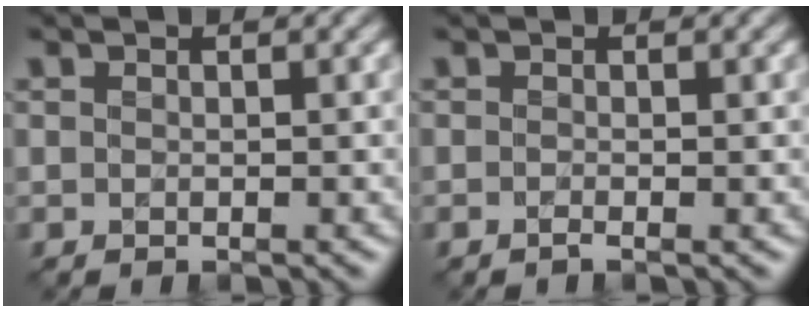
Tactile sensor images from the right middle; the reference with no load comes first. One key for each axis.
{"total": 0.6, "fx": -0.3, "fy": 0.1, "fz": 0.5, "tx": -0.011, "ty": -0.007, "tz": -0.007}